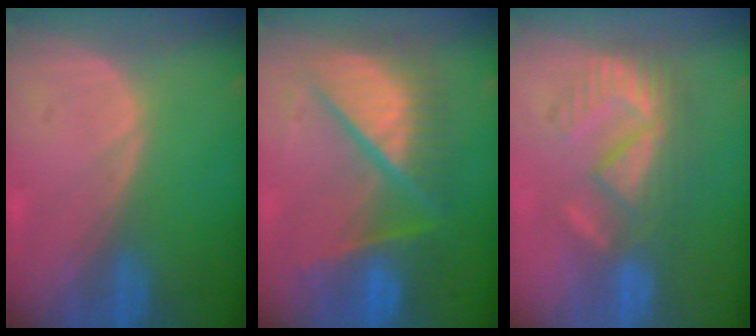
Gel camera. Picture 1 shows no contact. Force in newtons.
{"total": 11.0, "press": 11.0, "slide": 1.3}
{"total": 9.4, "press": 8.1, "slide": 4.6}